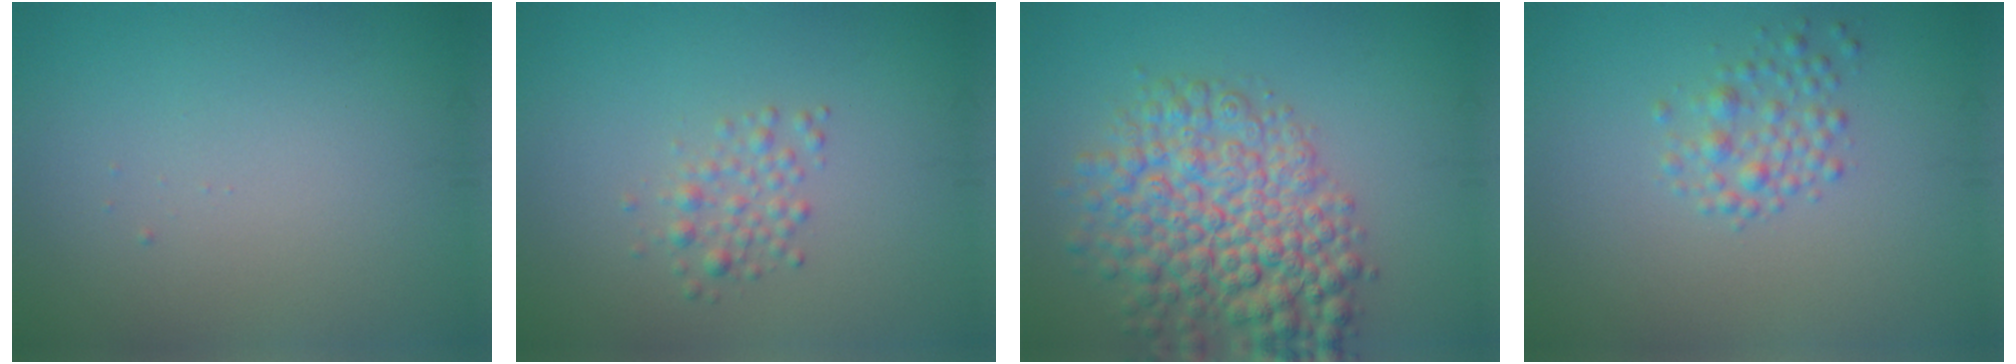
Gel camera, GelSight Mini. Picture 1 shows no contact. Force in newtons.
{"total": 1.7, "press": 1.7, "slide": 0.0}
{"total": 8.4, "press": 8.4, "slide": 0.3}
{"total": 2.1, "press": 2.1, "slide": 0.1}